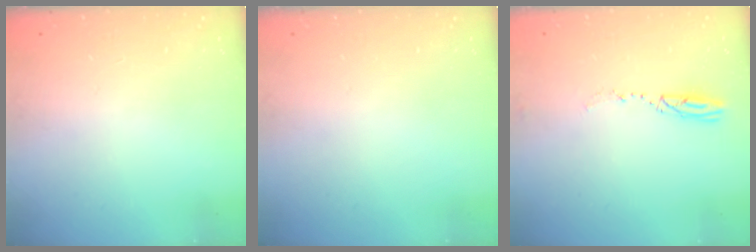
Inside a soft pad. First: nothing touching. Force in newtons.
{"total": 0.0}
{"total": 3.3, "press": 3.2, "slide": 0.5}